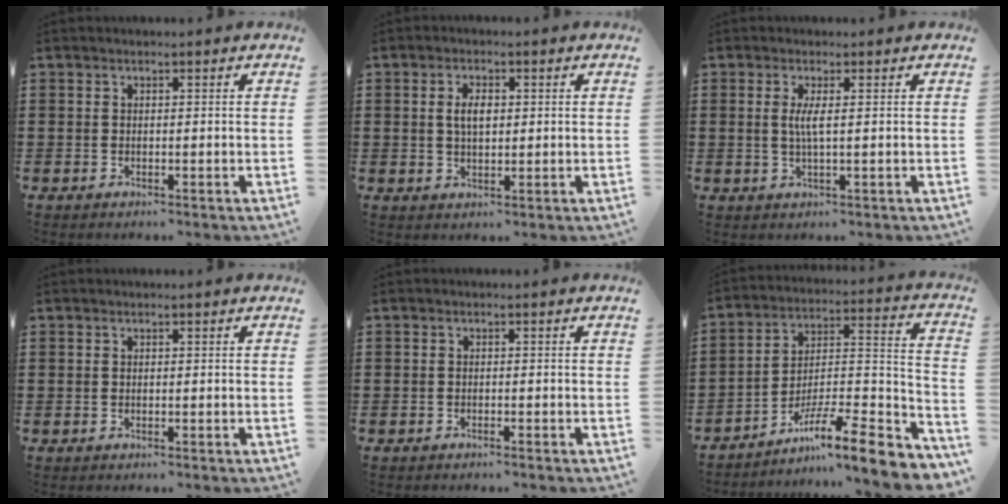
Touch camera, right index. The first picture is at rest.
{"total": 3.5, "force": [0.5, 1.7, 3.0], "torque": [-0.053, 0.004, 0.004]}
{"total": 2.8, "force": [0.3, 0.1, 2.7], "torque": [-0.054, -0.005, 0.004]}
{"total": 0.0}
{"total": 0.7, "force": [-0.7, 0.0, 0.1], "torque": [-0.005, -0.002, -0.014]}
{"total": 10.5, "force": [-7.5, 1.2, 7.3], "torque": [-0.106, 0.007, -0.140]}